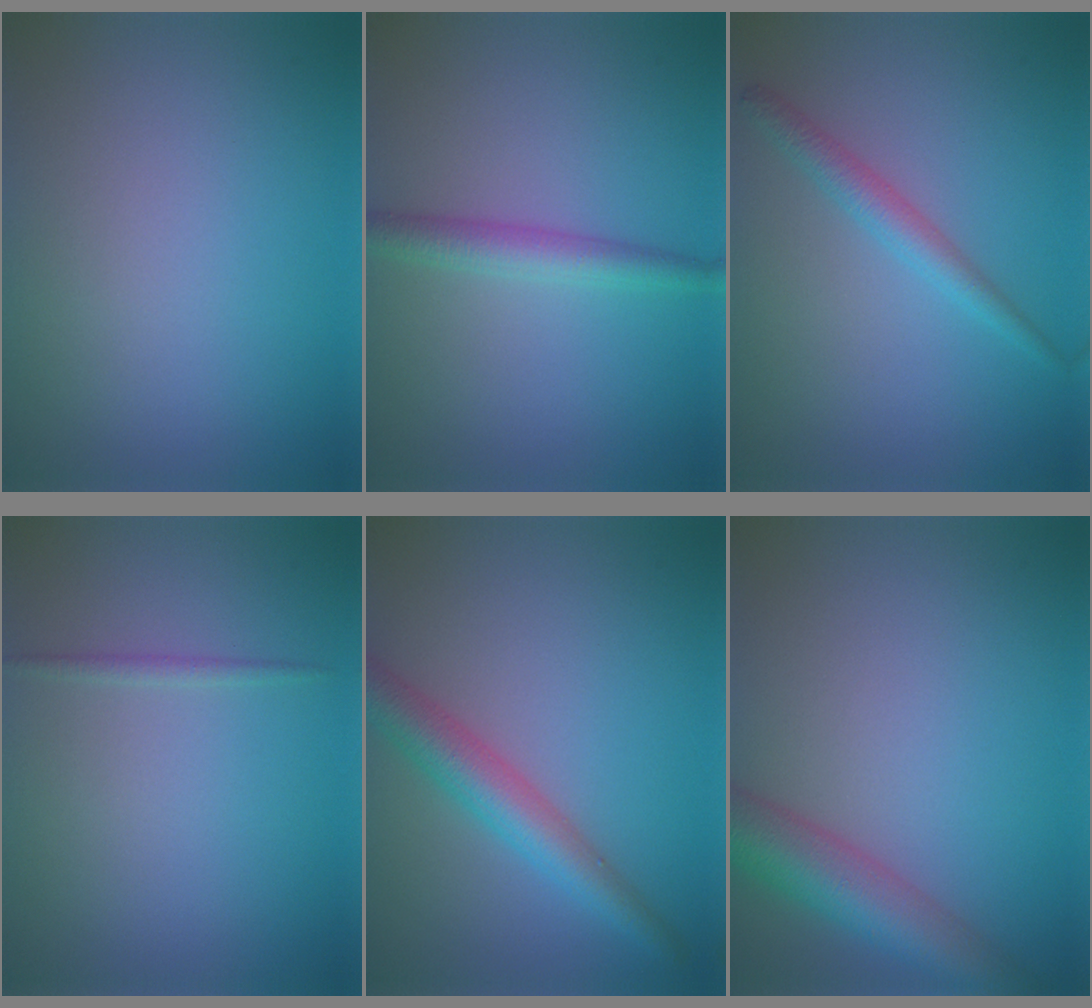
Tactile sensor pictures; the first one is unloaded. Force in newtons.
{"total": 2.7, "press": 2.7, "slide": 0.1}
{"total": 2.2, "press": 2.2, "slide": 0.0}
{"total": 0.7, "press": 0.7, "slide": 0.0}
{"total": 4.4, "press": 4.4, "slide": 0.1}
{"total": 6.1, "press": 6.1, "slide": 0.5}